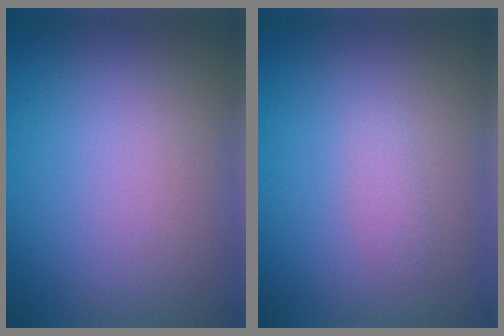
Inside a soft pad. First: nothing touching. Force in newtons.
{"total": 0.9, "press": 0.9, "slide": 0.0}